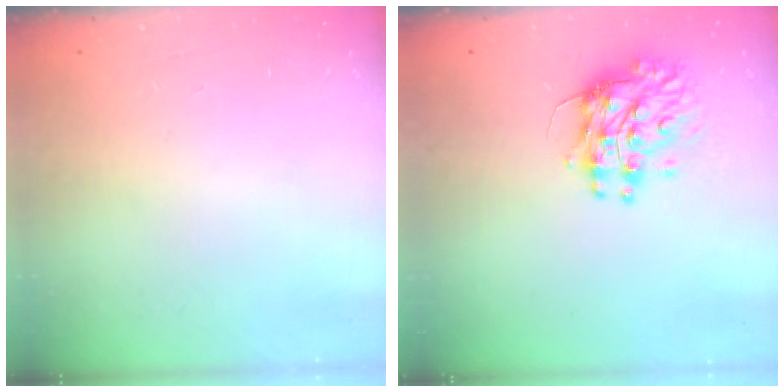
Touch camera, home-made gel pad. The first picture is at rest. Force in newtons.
{"total": 10.1, "press": 10.1, "slide": 1.0}